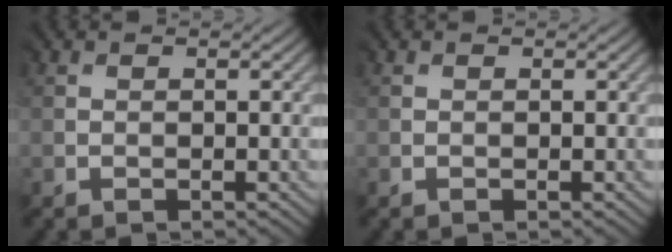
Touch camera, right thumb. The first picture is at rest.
{"total": 0.0}